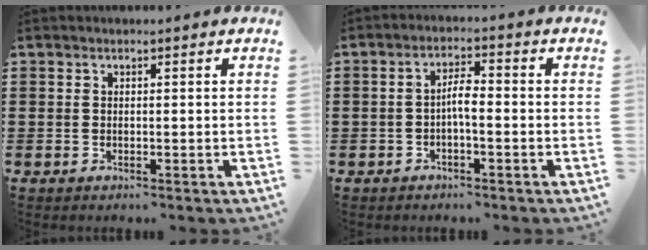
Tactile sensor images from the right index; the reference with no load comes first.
{"total": 3.0, "force": [-1.0, 0.5, 2.8], "torque": [-0.051, 0.003, -0.020]}